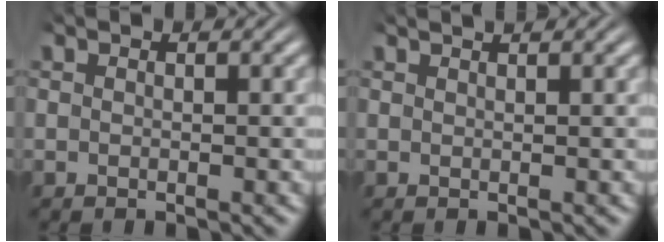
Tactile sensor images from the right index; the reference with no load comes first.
{"total": 1.2, "force": [1.1, -0.5, 0.3], "torque": [0.004, 0.002, 0.019]}